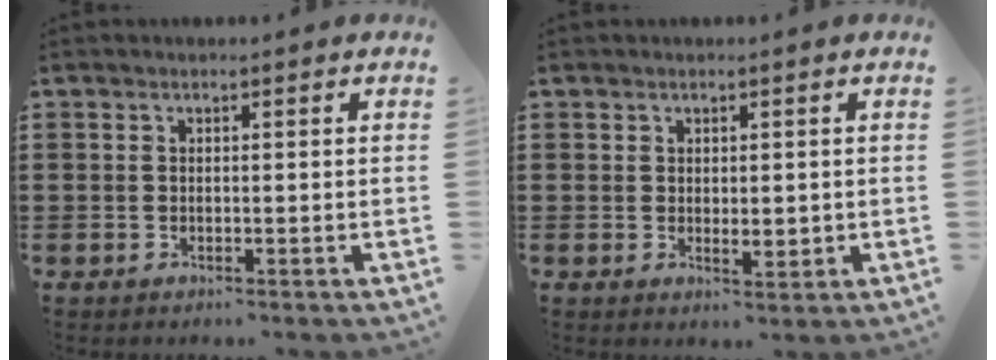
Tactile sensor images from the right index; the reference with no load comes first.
{"total": 1.8, "force": [0.3, 0.8, 1.5], "torque": [-0.022, -0.004, 0.004]}